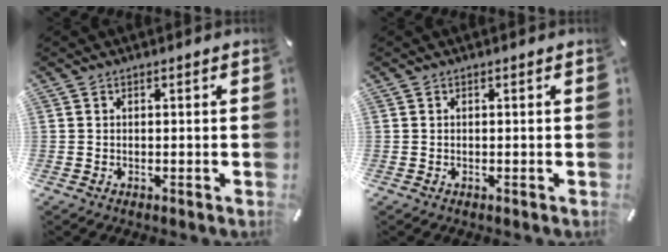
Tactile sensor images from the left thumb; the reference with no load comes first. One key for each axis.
{"total": 0.0}